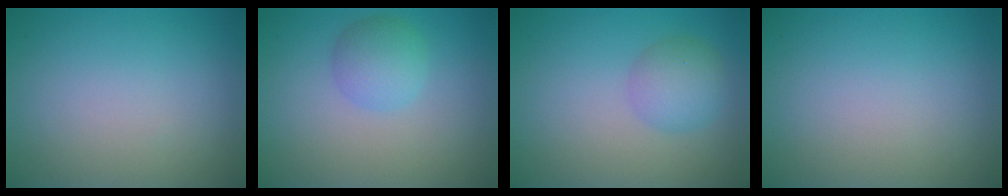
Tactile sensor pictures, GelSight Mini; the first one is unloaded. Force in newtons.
{"total": 2.7, "press": 2.7, "slide": 0.1}
{"total": 2.9, "press": 2.9, "slide": 0.1}
{"total": 0.0}